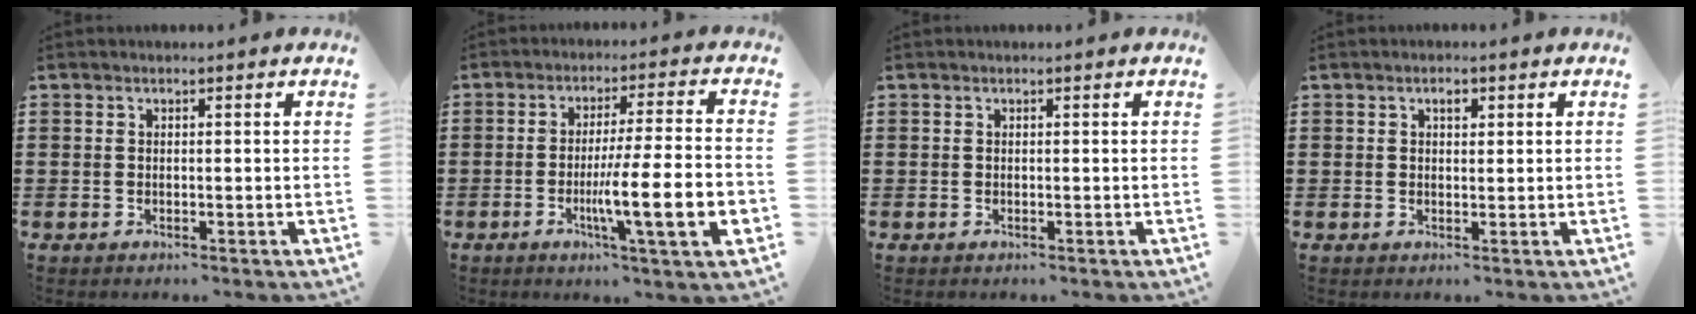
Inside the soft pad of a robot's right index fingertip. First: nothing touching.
{"total": 12.1, "force": [-3.3, 0.9, 11.6], "torque": [-0.198, -0.016, -0.061]}
{"total": 0.0}
{"total": 1.3, "force": [0.6, 0.8, 0.9], "torque": [-0.020, 0.007, 0.010]}